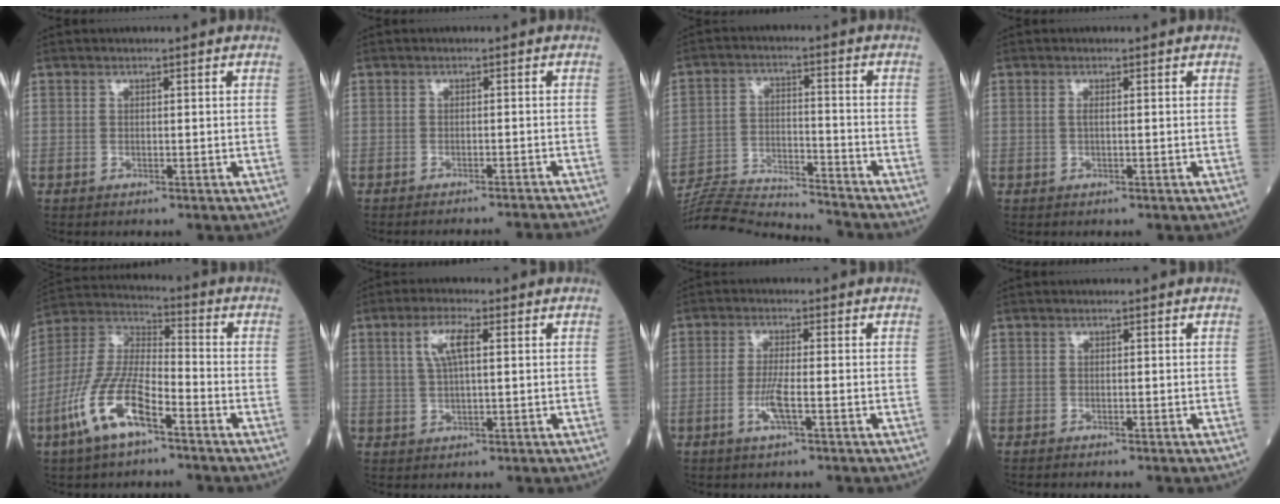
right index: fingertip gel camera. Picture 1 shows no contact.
{"total": 8.4, "force": [-8.1, -1.3, 1.5], "torque": [-0.007, -0.013, -0.093]}
{"total": 16.7, "force": [-16.3, 0.2, 3.5], "torque": [-0.071, 0.005, -0.259]}
{"total": 0.7, "force": [0.0, 0.0, 0.7], "torque": [-0.019, -0.002, -0.001]}
{"total": 12.8, "force": [-6.4, 3.7, 10.5], "torque": [-0.231, -0.002, -0.124]}
{"total": 5.0, "force": [1.6, 1.2, 4.6], "torque": [-0.096, 0.009, 0.033]}
{"total": 4.0, "force": [-1.4, 0.2, 3.7], "torque": [-0.079, -0.006, -0.030]}
{"total": 0.0}